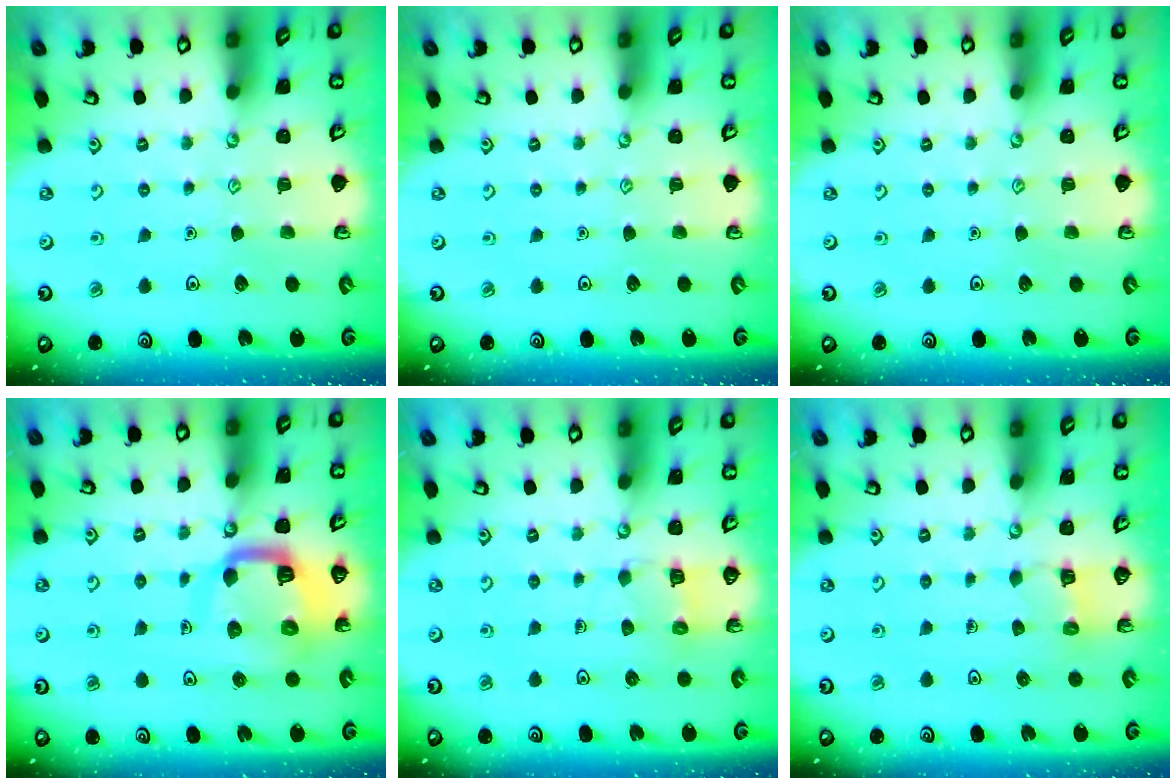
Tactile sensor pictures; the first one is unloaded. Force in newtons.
{"total": 0.0}
{"total": 0.0}
{"total": 11.9, "press": 11.9, "slide": 1.3}
{"total": 4.9, "press": 4.9, "slide": 0.4}
{"total": 3.4, "press": 3.4, "slide": 0.2}